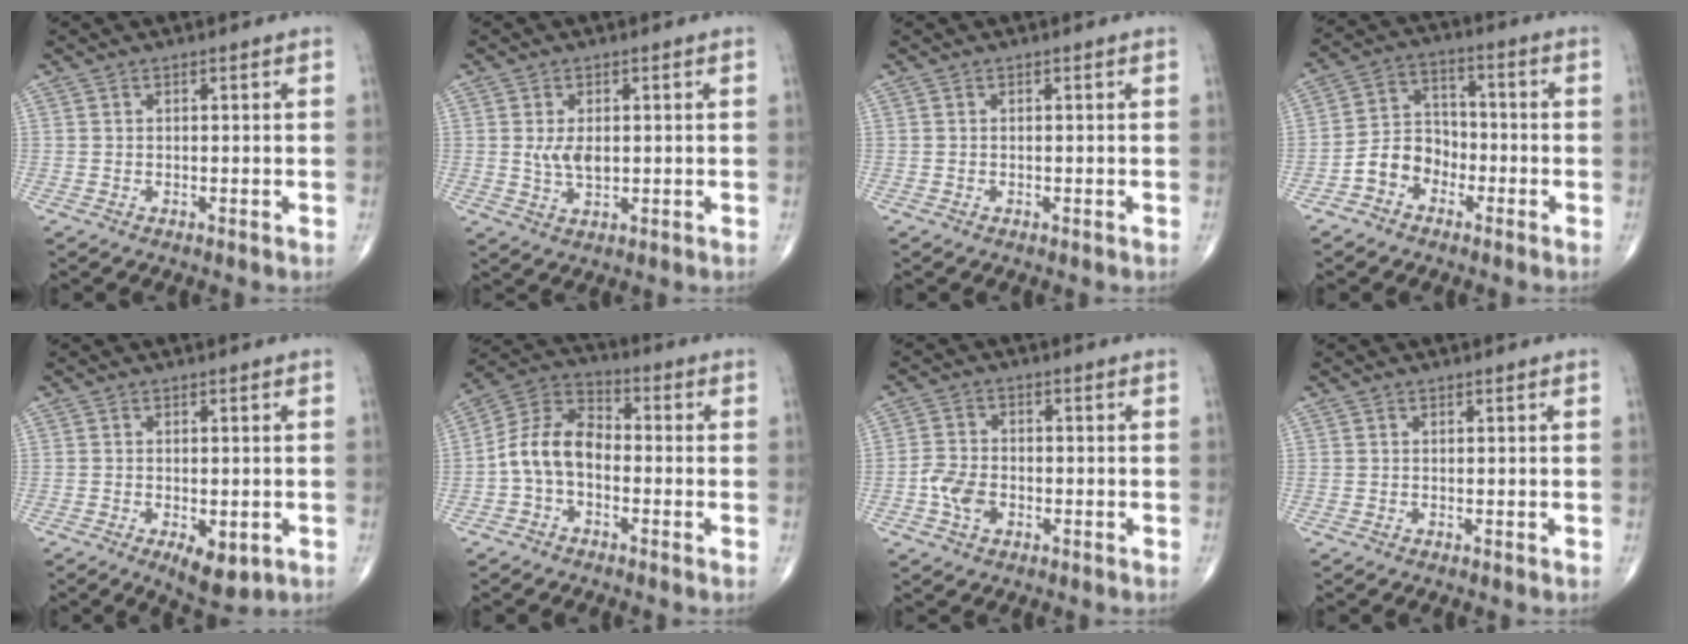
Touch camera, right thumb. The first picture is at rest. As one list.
[{"total": 4.3, "force": [0.3, 2.4, 3.5], "torque": [-0.062, -0.007, 0.009]}, {"total": 0.0}, {"total": 7.8, "force": [-3.5, 6.1, 3.3], "torque": [-0.036, 0.039, -0.074]}, {"total": 6.3, "force": [-2.2, 3.0, 5.1], "torque": [-0.069, -0.006, -0.023]}, {"total": 9.9, "force": [-2.1, 6.7, 7.1], "torque": [-0.122, 0.039, -0.054]}, {"total": 5.5, "force": [-1.9, 3.8, 3.5], "torque": [-0.061, 0.011, -0.041]}, {"total": 0.0}]